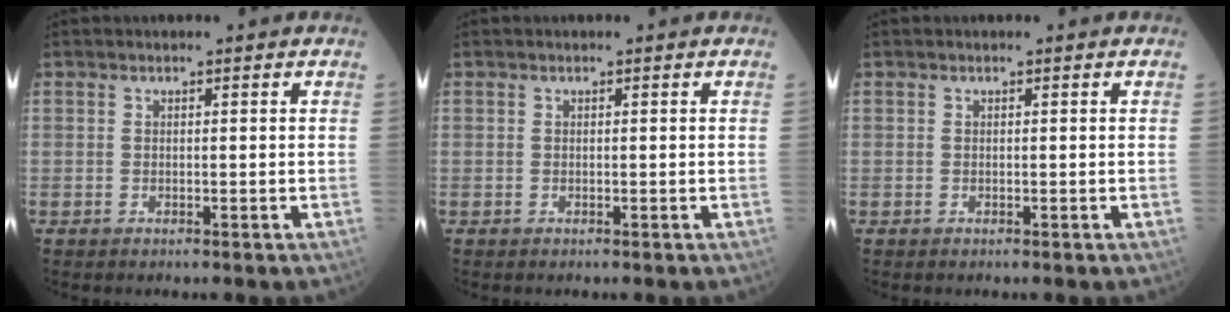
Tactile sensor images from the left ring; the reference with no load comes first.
{"total": 0.0}
{"total": 0.0}